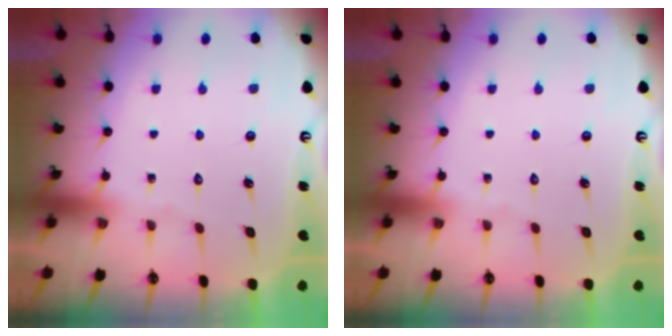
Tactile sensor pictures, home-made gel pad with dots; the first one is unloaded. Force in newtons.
{"total": 0.0}